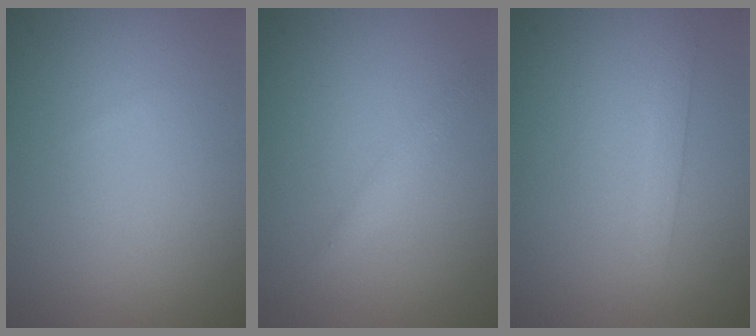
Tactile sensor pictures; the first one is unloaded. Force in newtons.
{"total": 1.4, "press": 1.4, "slide": 0.0}
{"total": 1.5, "press": 1.5, "slide": 0.0}